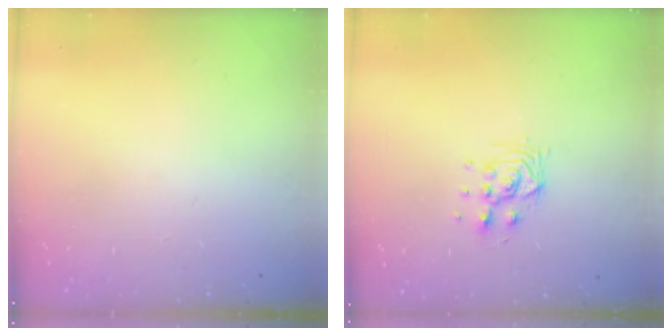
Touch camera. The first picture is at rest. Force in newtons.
{"total": 5.9, "press": 5.9, "slide": 0.4}